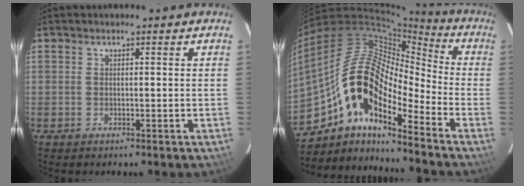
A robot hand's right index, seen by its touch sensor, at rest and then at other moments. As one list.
[{"total": 17.3, "force": [-9.5, 6.2, 13.0], "torque": [-0.216, 0.000, -0.195]}]